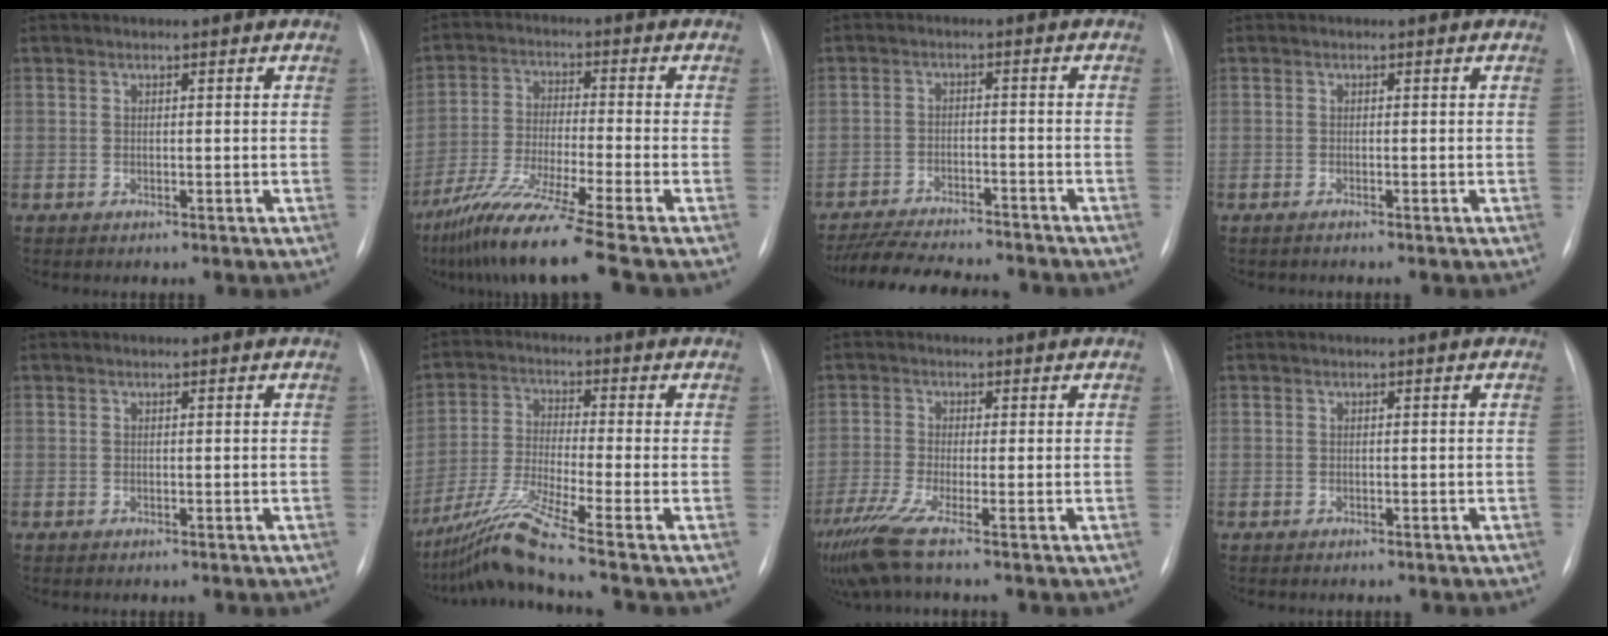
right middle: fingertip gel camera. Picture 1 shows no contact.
{"total": 13.1, "force": [-9.9, -1.8, 8.4], "torque": [-0.160, -0.044, -0.173]}
{"total": 14.5, "force": [-13.2, 2.3, 5.6], "torque": [-0.103, -0.011, -0.191]}
{"total": 0.8, "force": [-0.7, 0.0, 0.5], "torque": [-0.007, -0.001, -0.009]}
{"total": 0.0}
{"total": 10.4, "force": [-7.9, -2.7, 6.1], "torque": [-0.122, -0.030, -0.147]}
{"total": 8.6, "force": [-6.1, -1.3, 5.9], "torque": [-0.115, -0.030, -0.115]}
{"total": 0.6, "force": [-0.6, 0.3, 0.2], "torque": [-0.009, 0.000, -0.008]}